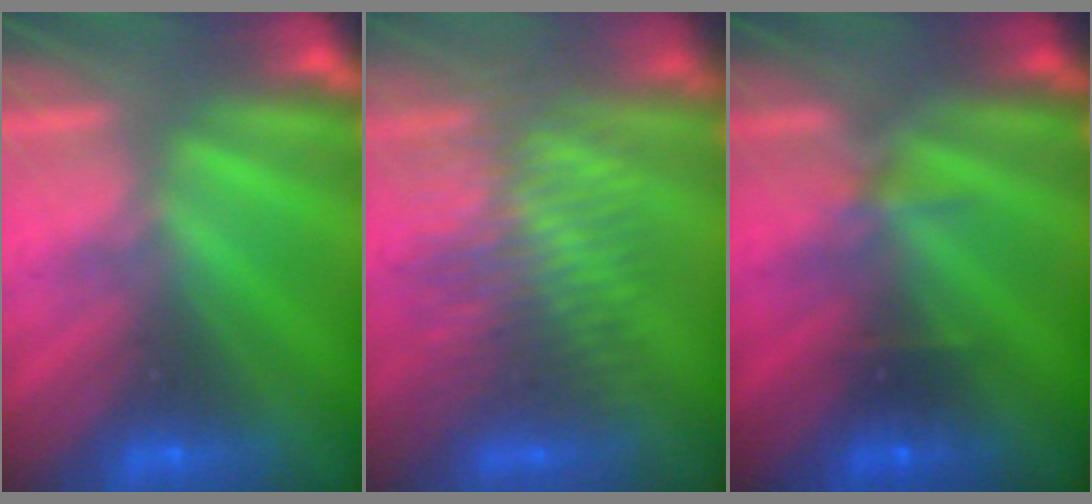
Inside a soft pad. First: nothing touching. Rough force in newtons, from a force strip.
{"total": 3.5}
{"total": 3.3}